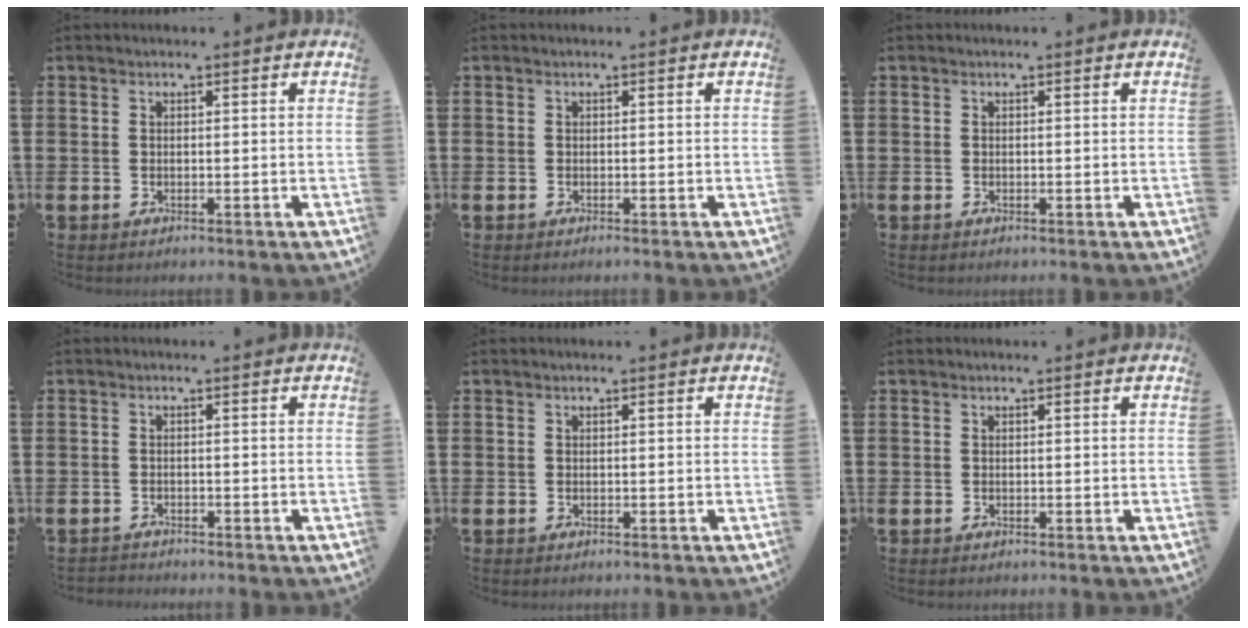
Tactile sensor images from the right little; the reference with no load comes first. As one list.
[{"total": 0.0}, {"total": 0.0}, {"total": 0.8, "force": [-0.8, 0.1, -0.1], "torque": [0.000, 0.000, -0.018]}, {"total": 0.0}, {"total": 0.0}]